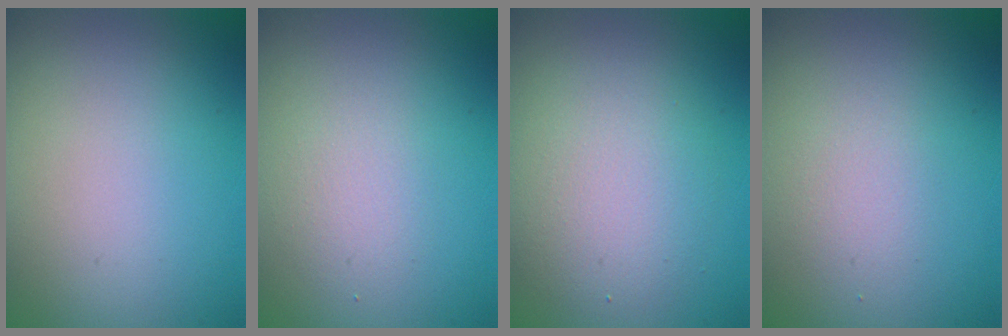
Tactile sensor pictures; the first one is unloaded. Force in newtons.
{"total": 1.7, "press": 1.7, "slide": 0.1}
{"total": 4.0, "press": 4.0, "slide": 0.2}
{"total": 1.5, "press": 1.5, "slide": 0.1}